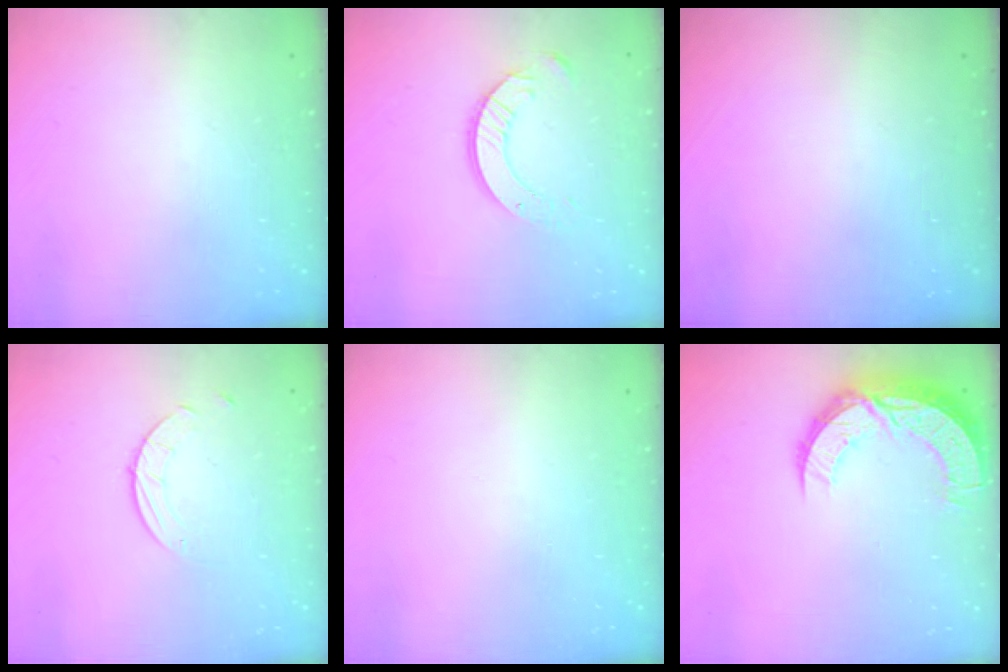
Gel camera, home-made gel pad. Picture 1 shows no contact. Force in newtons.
{"total": 10.1, "press": 10.0, "slide": 1.0}
{"total": 0.0}
{"total": 3.8, "press": 3.8, "slide": 0.3}
{"total": 0.0}
{"total": 13.7, "press": 13.7, "slide": 1.0}